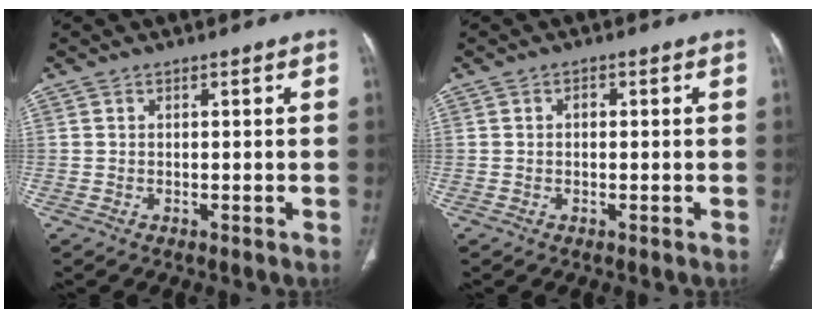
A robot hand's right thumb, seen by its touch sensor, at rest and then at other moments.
{"total": 1.1, "force": [0.0, 0.8, 0.7], "torque": [-0.008, 0.006, -0.002]}